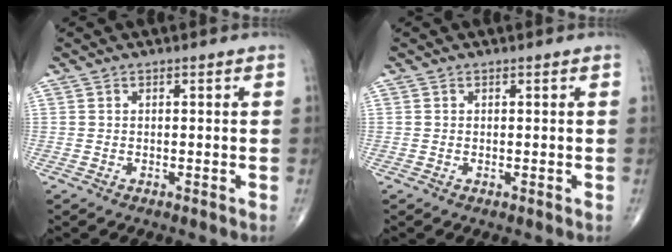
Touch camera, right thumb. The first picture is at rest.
{"total": 0.0}